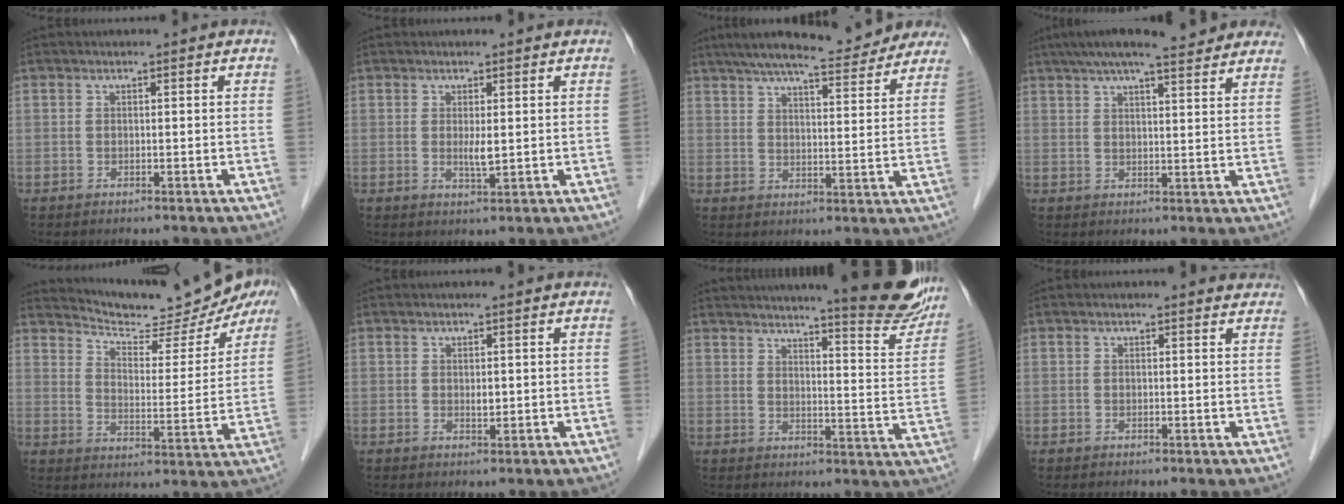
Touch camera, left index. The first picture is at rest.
{"total": 2.0, "force": [0.2, 0.3, 2.0], "torque": [-0.038, -0.006, 0.007]}
{"total": 17.6, "force": [15.4, 2.7, 8.1], "torque": [-0.124, 0.017, 0.206]}
{"total": 16.0, "force": [13.3, 2.1, 8.6], "torque": [-0.133, 0.040, 0.177]}
{"total": 16.9, "force": [15.4, 3.4, 5.8], "torque": [-0.084, -0.015, 0.204]}
{"total": 1.1, "force": [0.1, 0.6, 0.9], "torque": [-0.013, -0.003, 0.005]}
{"total": 18.6, "force": [16.3, 1.1, 8.8], "torque": [-0.111, -0.062, 0.196]}
{"total": 1.8, "force": [1.7, 0.5, 0.4], "torque": [-0.007, -0.001, 0.008]}